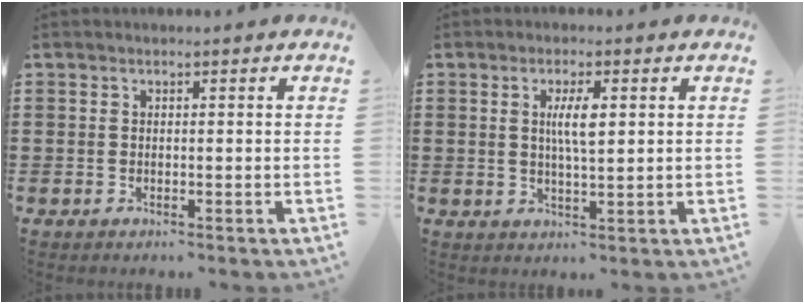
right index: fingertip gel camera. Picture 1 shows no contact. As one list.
[{"total": 4.3, "force": [1.0, 1.0, 4.0], "torque": [-0.081, 0.006, 0.014]}]